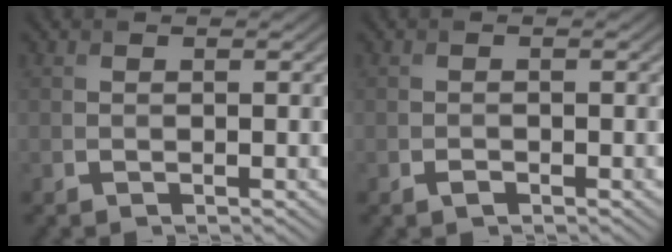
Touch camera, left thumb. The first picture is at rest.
{"total": 0.8, "force": [-0.5, 0.4, 0.4], "torque": [-0.007, -0.002, -0.009]}